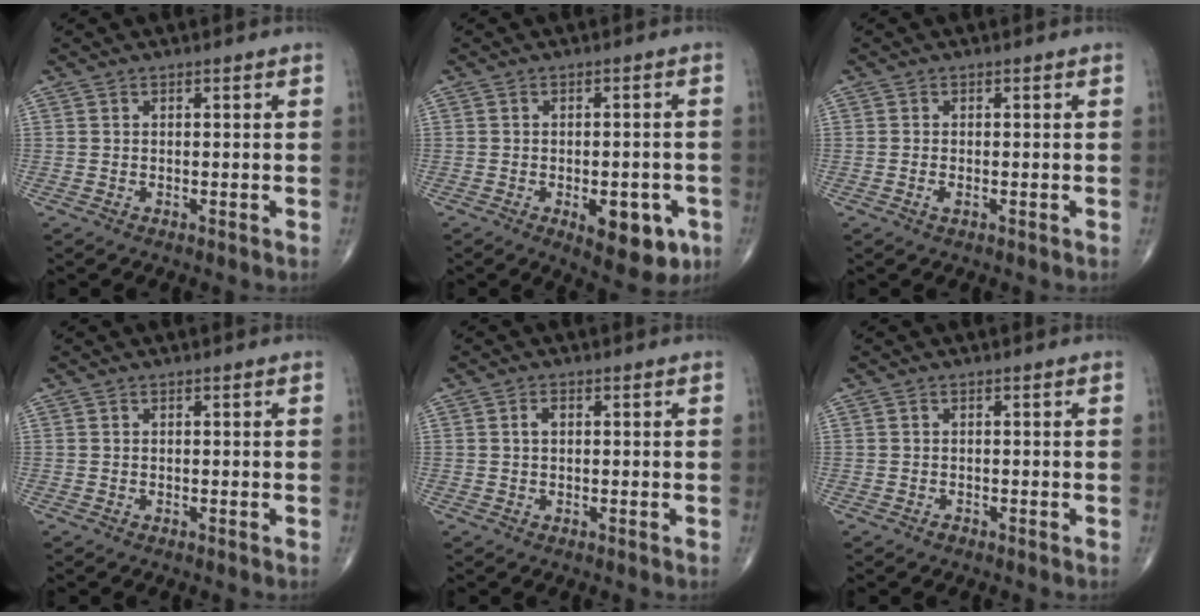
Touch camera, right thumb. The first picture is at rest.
{"total": 10.1, "force": [-3.9, 4.9, 7.9], "torque": [-0.079, 0.006, -0.042]}
{"total": 1.2, "force": [-0.4, 0.6, 1.0], "torque": [-0.021, -0.001, -0.008]}
{"total": 0.0}
{"total": 1.8, "force": [0.3, 1.1, 1.4], "torque": [-0.027, 0.006, 0.006]}
{"total": 0.6, "force": [-0.4, 0.4, 0.2], "torque": [0.000, 0.000, -0.010]}